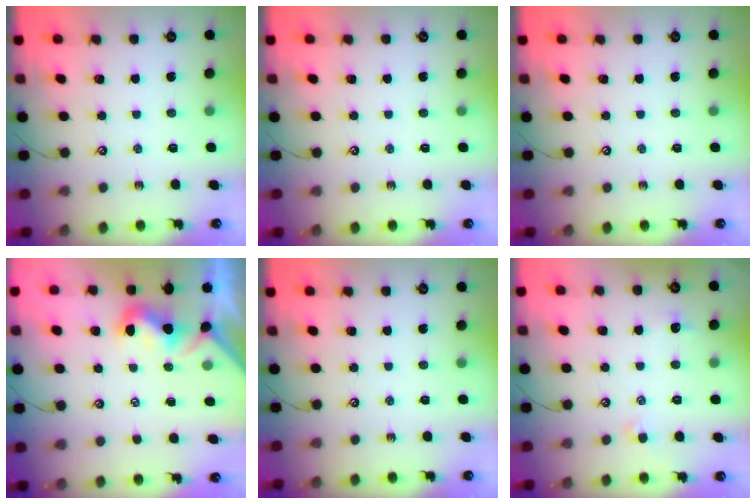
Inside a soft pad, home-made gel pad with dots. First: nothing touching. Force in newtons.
{"total": 0.0}
{"total": 0.0}
{"total": 1.0, "press": 0.8, "slide": 0.5}
{"total": 0.0}
{"total": 0.9, "press": 0.7, "slide": 0.5}